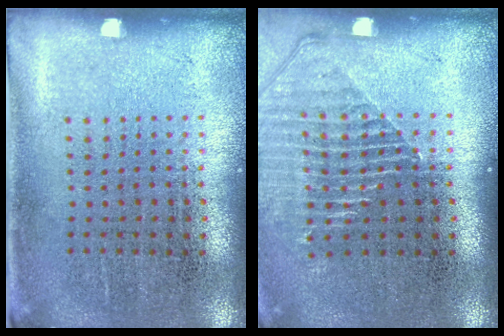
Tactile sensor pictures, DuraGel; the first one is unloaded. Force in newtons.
{"total": 1.4, "press": 1.3, "slide": 0.5}